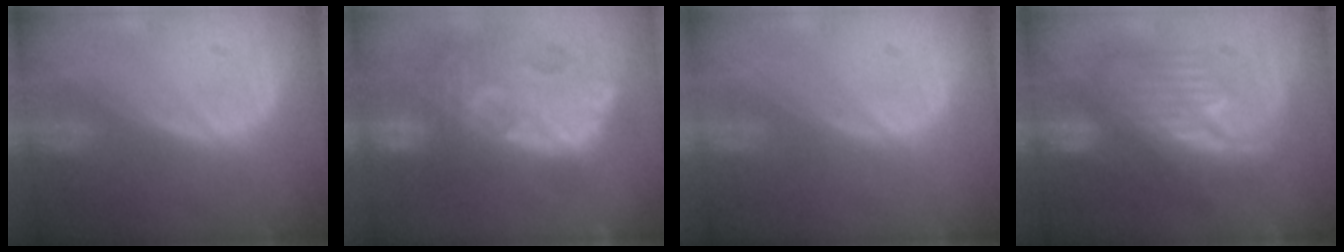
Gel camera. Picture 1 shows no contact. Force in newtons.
{"total": 13.5, "press": 12.3, "slide": 5.5}
{"total": 0.0}
{"total": 9.4, "press": 9.4, "slide": 0.6}